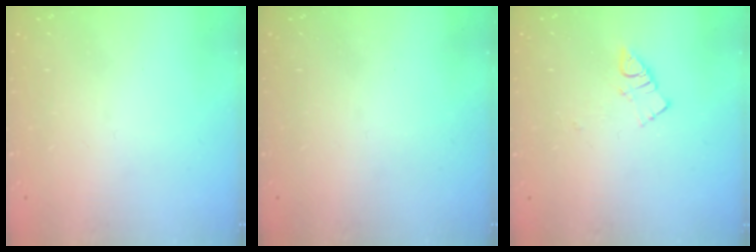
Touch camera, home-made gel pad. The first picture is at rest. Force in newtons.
{"total": 0.0}
{"total": 4.8, "press": 4.7, "slide": 0.8}